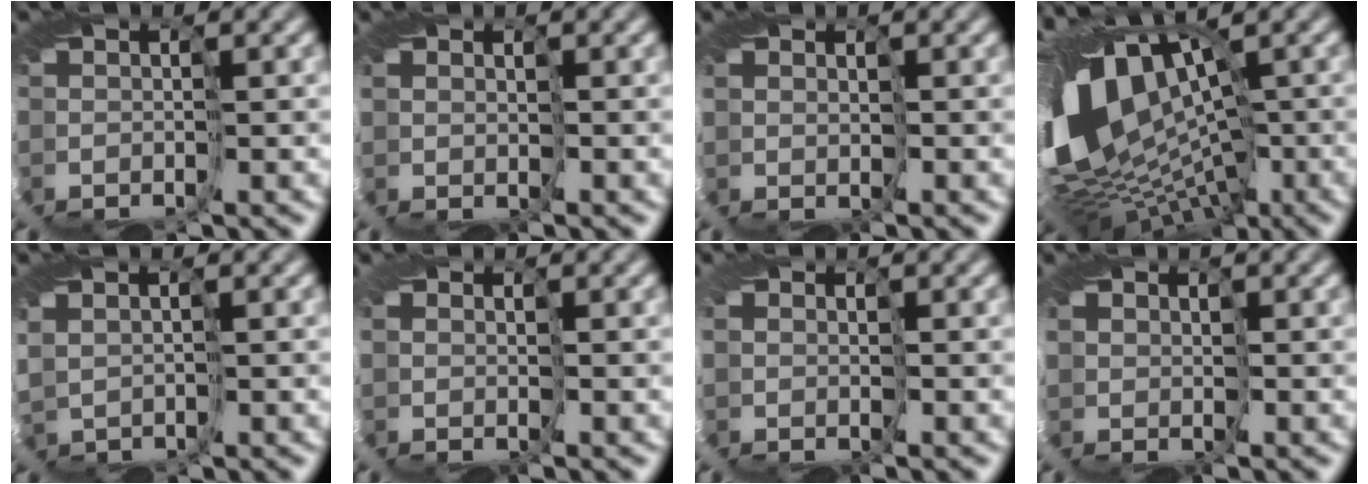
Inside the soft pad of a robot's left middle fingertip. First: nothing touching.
{"total": 1.2, "force": [1.0, 0.5, -0.4], "torque": [-0.007, 0.002, 0.010]}
{"total": 1.2, "force": [1.0, 0.4, -0.4], "torque": [-0.007, 0.002, 0.011]}
{"total": 13.3, "force": [1.2, 8.6, 10.1], "torque": [-0.220, -0.004, 0.027]}
{"total": 1.9, "force": [1.2, 1.3, 0.7], "torque": [-0.053, 0.008, 0.032]}
{"total": 1.3, "force": [1.0, 0.2, -0.8], "torque": [0.001, 0.003, 0.012]}
{"total": 1.1, "force": [0.8, 0.5, -0.6], "torque": [-0.004, 0.002, 0.010]}
{"total": 1.7, "force": [1.3, 1.0, -0.4], "torque": [-0.006, 0.008, 0.009]}